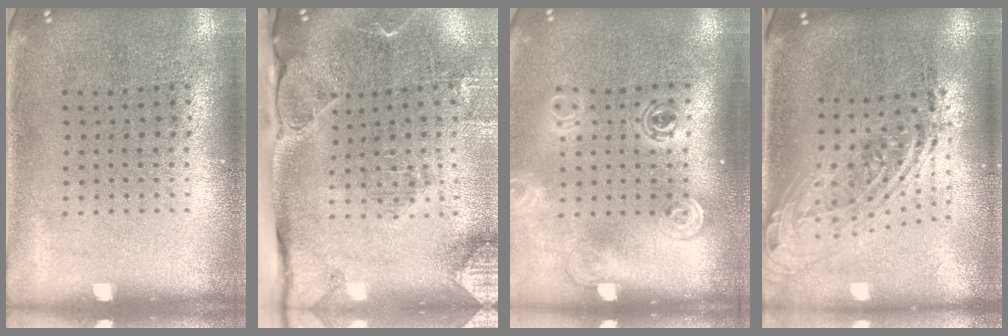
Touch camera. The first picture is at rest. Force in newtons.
{"total": 3.0, "press": 2.3, "slide": 1.9}
{"total": 1.7, "press": 1.4, "slide": 1.0}
{"total": 2.1, "press": 1.5, "slide": 1.4}